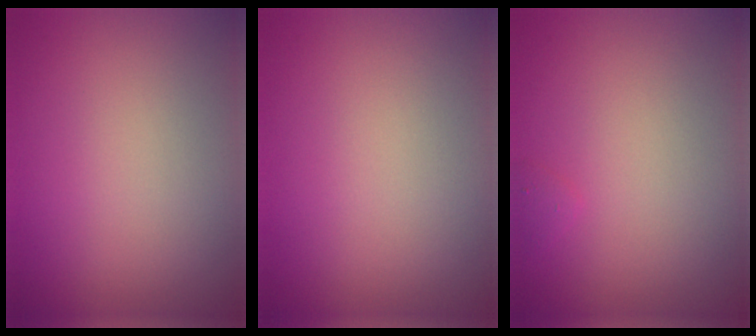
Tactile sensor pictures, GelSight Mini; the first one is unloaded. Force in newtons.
{"total": 0.0}
{"total": 0.6, "press": 0.6, "slide": 0.0}